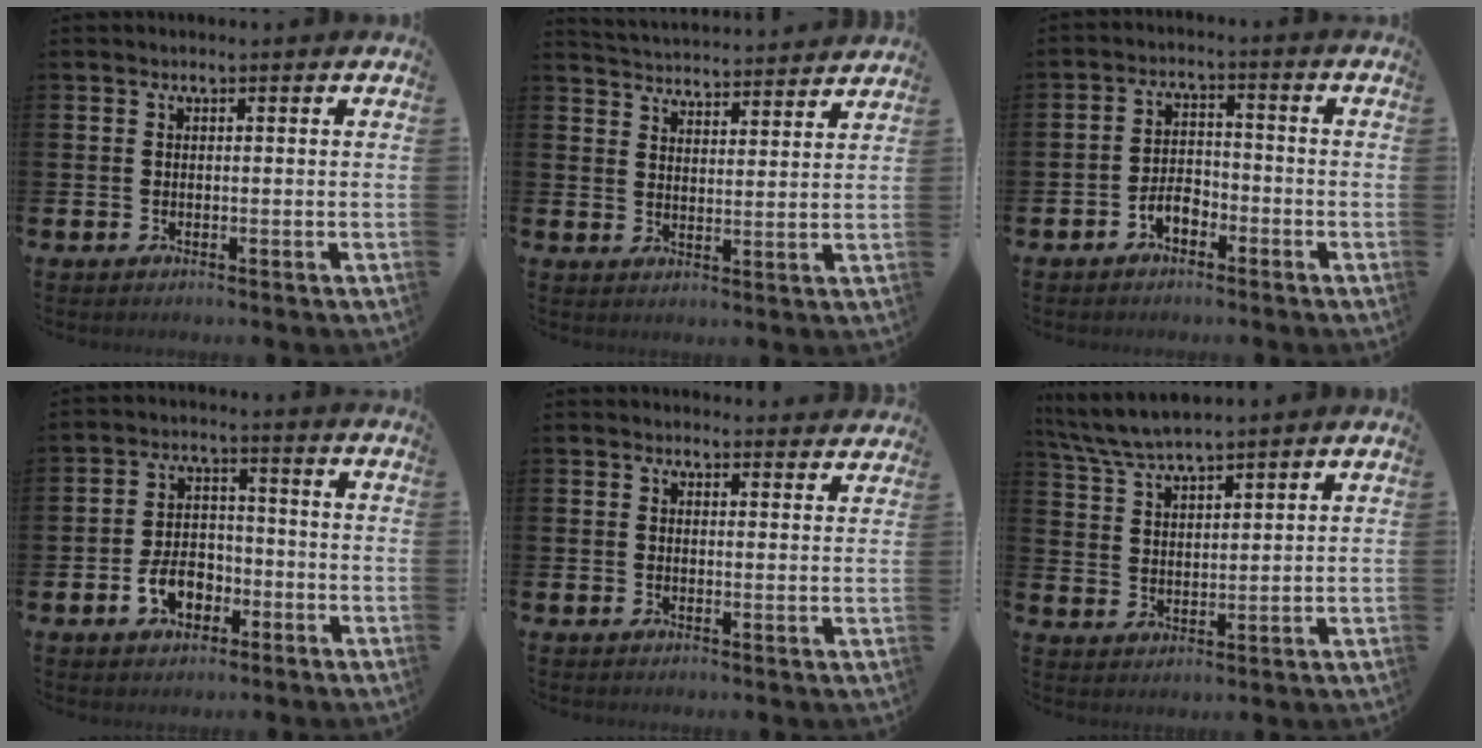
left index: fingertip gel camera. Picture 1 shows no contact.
{"total": 4.7, "force": [4.7, 0.1, -0.3], "torque": [-0.007, -0.040, 0.081]}
{"total": 3.4, "force": [-2.2, 1.8, 1.8], "torque": [-0.035, 0.010, -0.046]}
{"total": 5.4, "force": [-2.6, 3.7, 3.0], "torque": [-0.039, 0.008, -0.053]}
{"total": 2.1, "force": [2.0, 0.4, -0.2], "torque": [0.010, -0.012, 0.035]}
{"total": 5.9, "force": [5.7, 0.4, 1.5], "torque": [-0.052, -0.022, 0.104]}